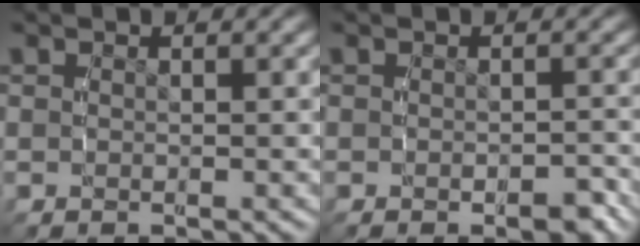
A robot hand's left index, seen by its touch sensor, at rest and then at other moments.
{"total": 1.4, "force": [-1.1, 0.5, 0.7], "torque": [-0.012, -0.001, -0.021]}